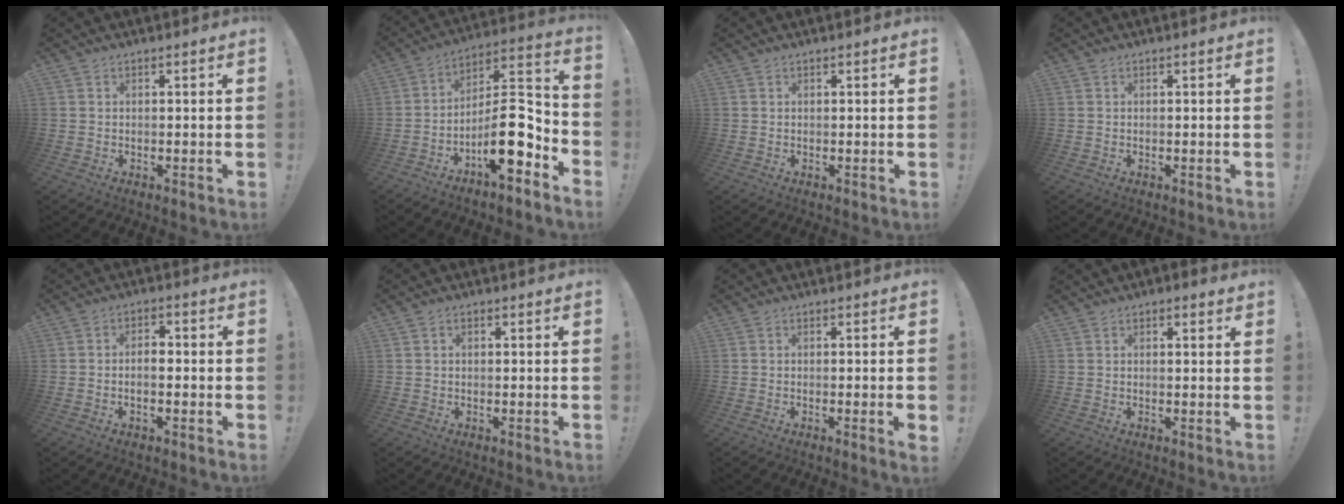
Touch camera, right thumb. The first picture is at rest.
{"total": 15.3, "force": [-6.7, 5.0, 12.9], "torque": [-0.208, 0.031, -0.103]}
{"total": 0.0}
{"total": 0.0}
{"total": 3.8, "force": [-1.3, 2.1, 2.9], "torque": [-0.043, 0.008, -0.026]}
{"total": 0.9, "force": [0.0, 0.7, 0.5], "torque": [-0.003, 0.001, -0.001]}
{"total": 2.4, "force": [-0.4, -0.4, 2.3], "torque": [-0.045, -0.001, -0.005]}
{"total": 1.3, "force": [0.7, 1.0, 0.5], "torque": [0.005, -0.004, 0.011]}